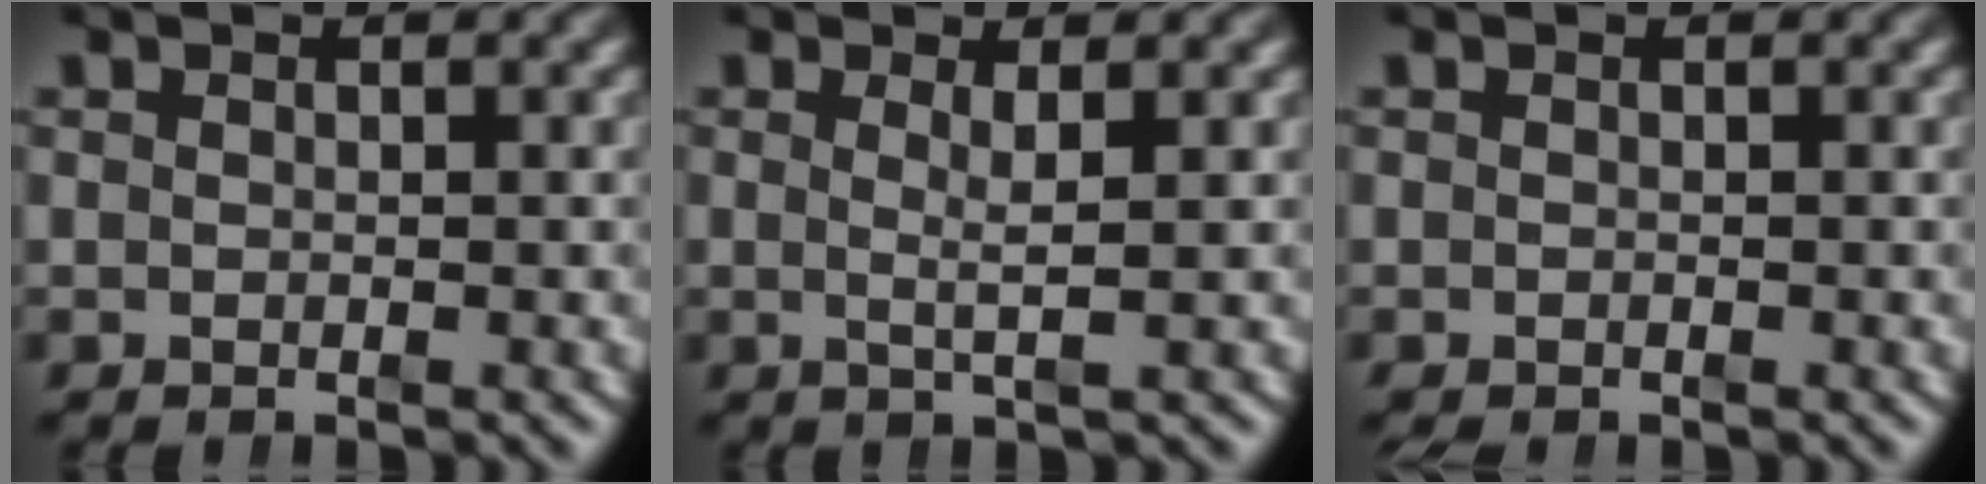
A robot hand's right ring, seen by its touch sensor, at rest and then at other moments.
{"total": 1.8, "force": [0.4, -0.5, 1.7], "torque": [-0.033, -0.014, 0.012]}
{"total": 0.6, "force": [-0.6, 0.1, 0.1], "torque": [-0.008, -0.010, -0.005]}